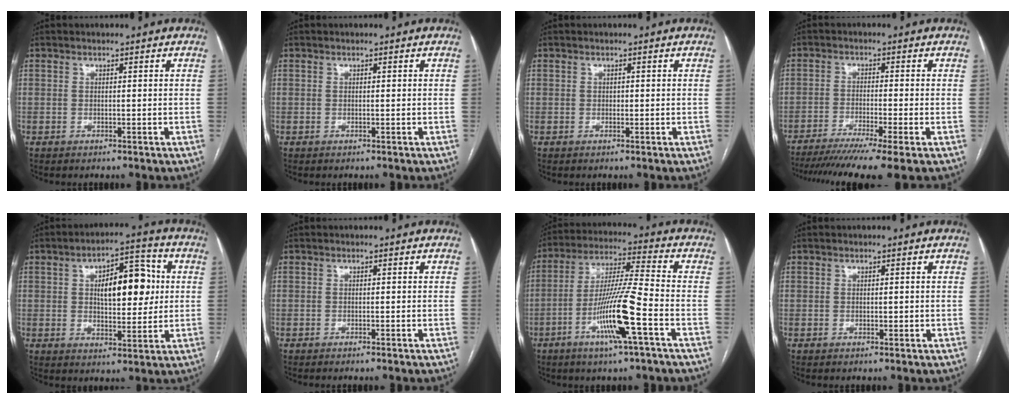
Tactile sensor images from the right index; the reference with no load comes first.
{"total": 0.0}
{"total": 0.5, "force": [0.1, 0.4, 0.3], "torque": [-0.004, 0.001, 0.001]}
{"total": 12.7, "force": [-9.7, -0.8, 8.1], "torque": [-0.128, -0.029, -0.152]}
{"total": 11.6, "force": [2.1, 4.8, 10.4], "torque": [-0.155, 0.021, 0.036]}
{"total": 0.0}
{"total": 13.1, "force": [-5.1, -0.4, 12.0], "torque": [-0.234, -0.007, -0.097]}
{"total": 0.8, "force": [0.1, 0.4, 0.6], "torque": [-0.008, -0.002, 0.003]}